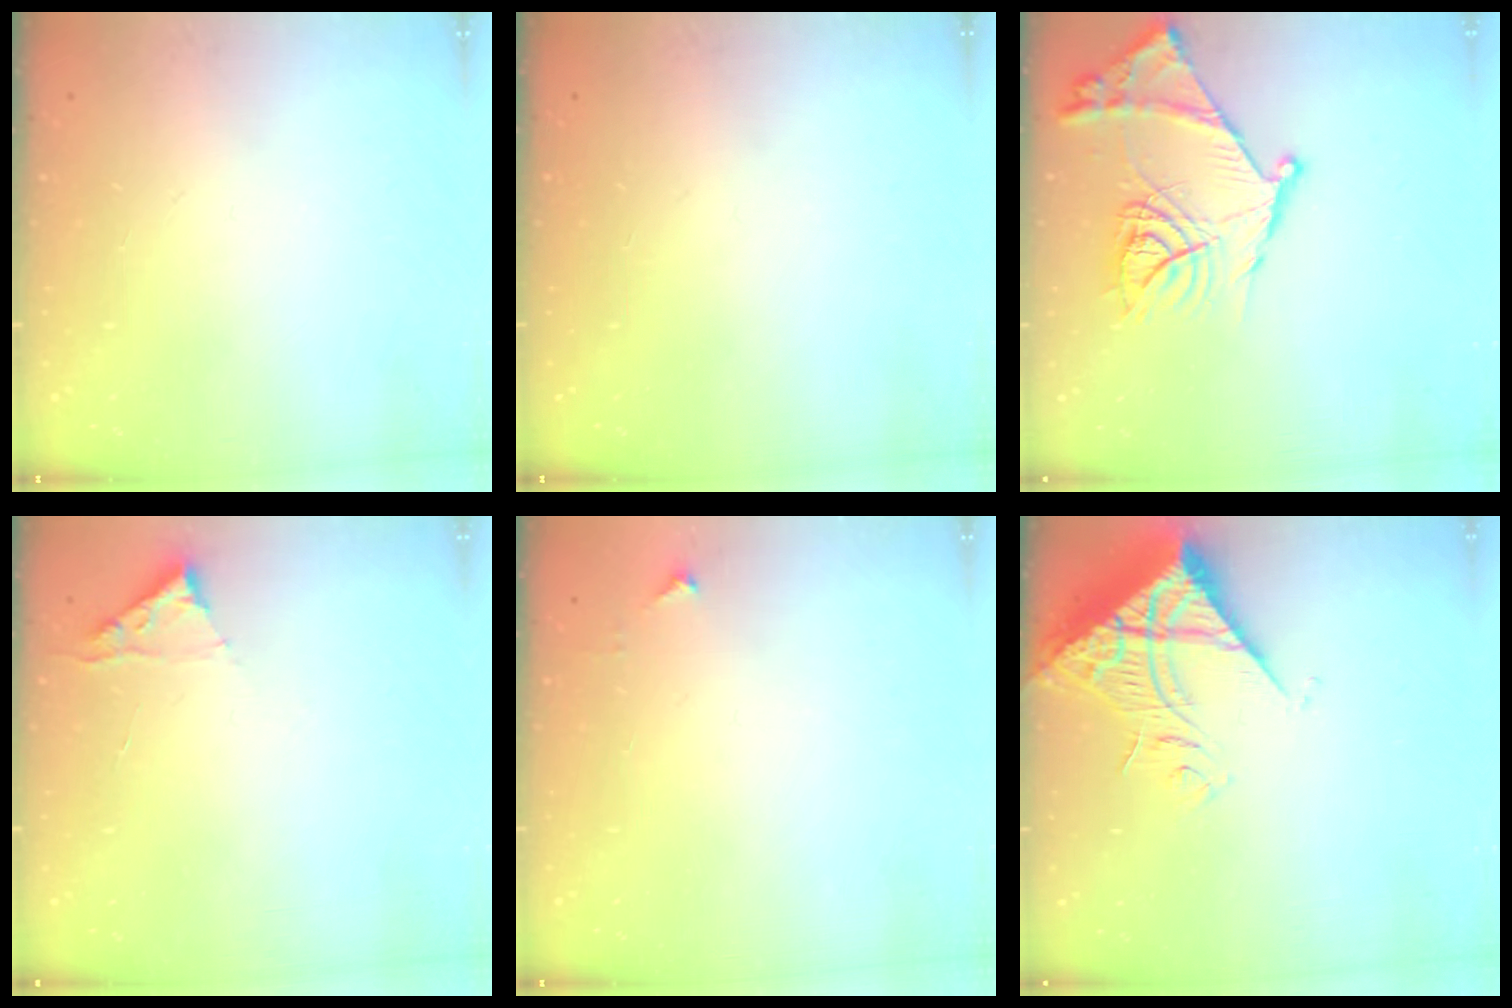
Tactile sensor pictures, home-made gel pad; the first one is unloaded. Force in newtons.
{"total": 0.0}
{"total": 18.9, "press": 18.8, "slide": 1.8}
{"total": 2.8, "press": 2.8, "slide": 0.3}
{"total": 3.4, "press": 3.3, "slide": 0.5}
{"total": 15.4, "press": 15.2, "slide": 1.8}